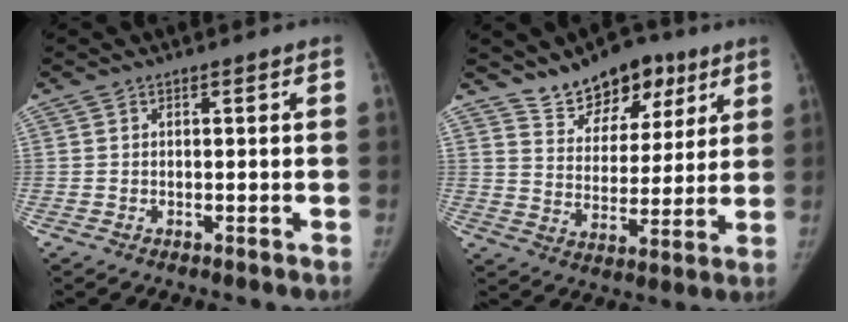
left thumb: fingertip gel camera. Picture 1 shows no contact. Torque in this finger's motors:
{"motor_torque": [-0.01, 0.07, 0.09, 0.01, 0.01]}